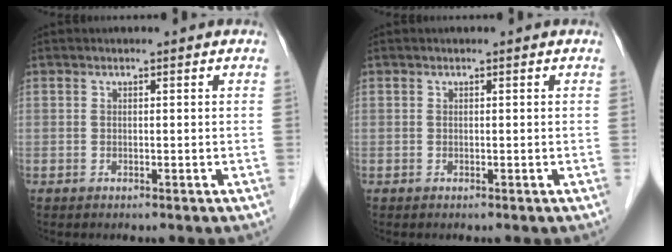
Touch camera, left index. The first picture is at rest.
{"total": 0.0}